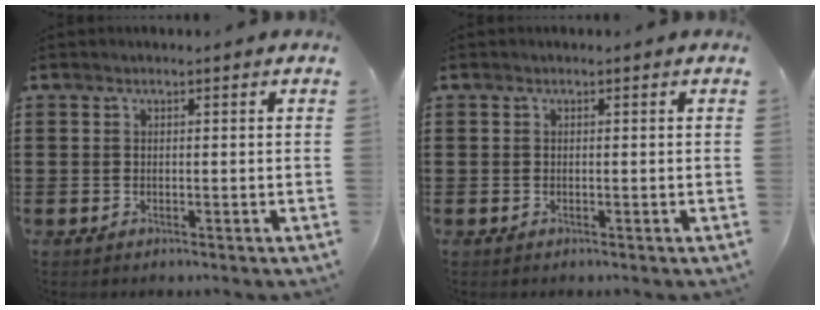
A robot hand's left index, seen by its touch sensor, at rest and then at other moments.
{"total": 0.0}